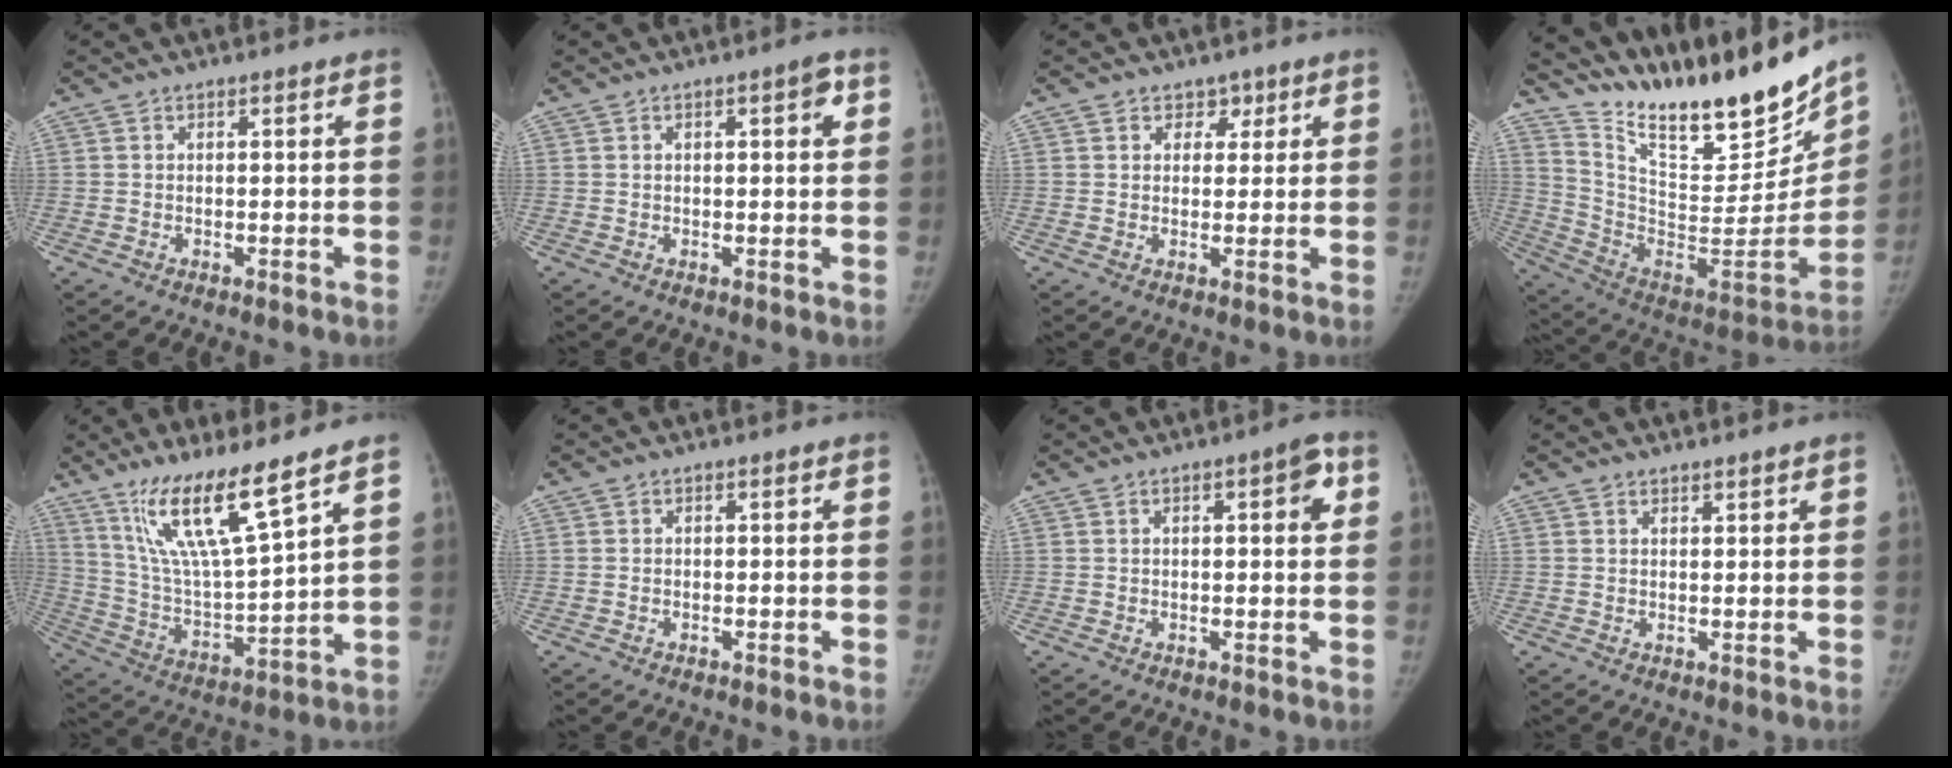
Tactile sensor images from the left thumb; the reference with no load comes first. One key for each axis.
{"total": 2.9, "fx": 1.0, "fy": 0.9, "fz": 2.6, "tx": -0.028, "ty": 0.002, "tz": 0.010}
{"total": 2.9, "fx": 1.8, "fy": 2.3, "fz": 0.6, "tx": 0.021, "ty": -0.007, "tz": 0.020}
{"total": 30.6, "fx": 24.6, "fy": 8.3, "fz": 16.1, "tx": -0.229, "ty": -0.128, "tz": 0.386}
{"total": 15.6, "fx": 10.7, "fy": 1.5, "fz": 11.2, "tx": -0.199, "ty": -0.066, "tz": 0.214}
{"total": 0.0}
{"total": 4.5, "fx": 1.4, "fy": 1.6, "fz": 4.0, "tx": -0.040, "ty": 0.004, "tz": 0.014}
{"total": 1.3, "fx": 1.3, "fy": 0.3, "fz": 0.3, "tx": 0.004, "ty": -0.009, "tz": 0.021}